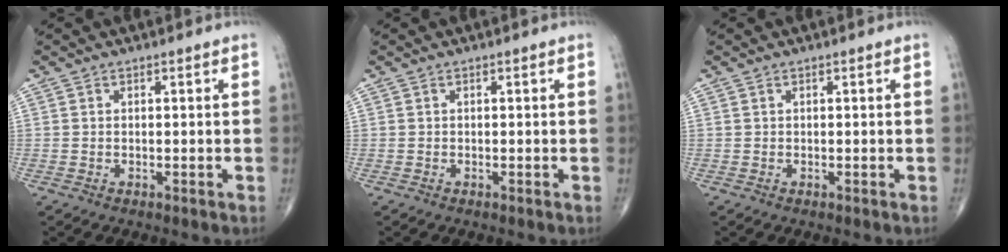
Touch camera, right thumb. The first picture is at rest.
{"total": 0.0}
{"total": 0.0}